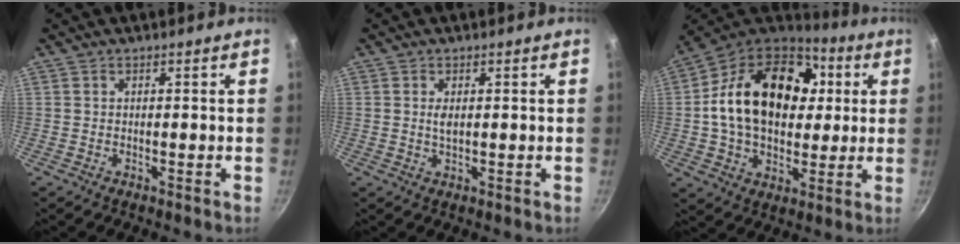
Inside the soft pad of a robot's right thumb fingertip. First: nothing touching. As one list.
[{"total": 1.5, "force": [0.5, 0.6, 1.3], "torque": [-0.026, -0.001, 0.010]}, {"total": 25.3, "force": [3.9, 17.7, 17.6], "torque": [-0.273, 0.027, 0.058]}]